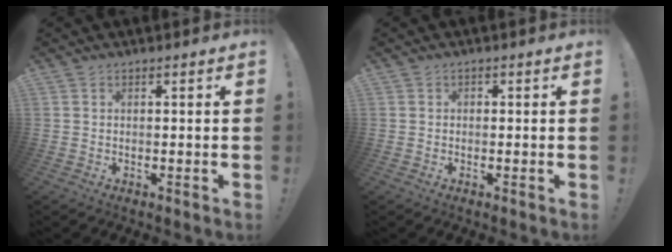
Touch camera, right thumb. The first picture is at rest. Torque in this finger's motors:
{"motor_torque": [-0.01, -0.12, -0.15, -0.03, 0.10]}